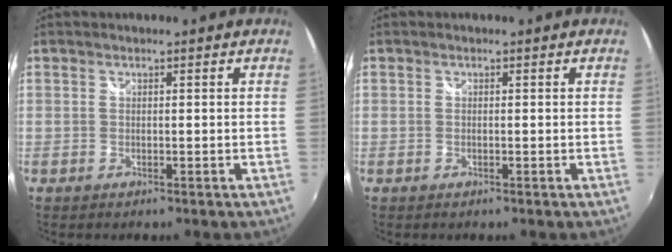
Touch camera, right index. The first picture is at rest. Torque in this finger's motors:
{"motor_torque": [-0.23, 0.14, -0.02, -0.01]}